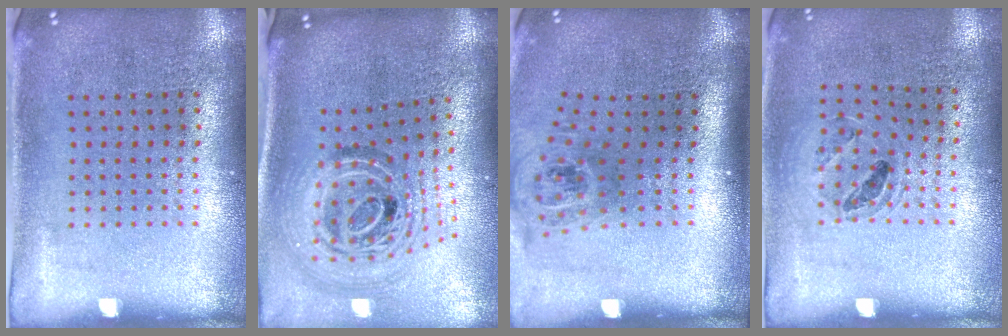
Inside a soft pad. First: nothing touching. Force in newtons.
{"total": 2.1, "press": 1.6, "slide": 1.3}
{"total": 1.7, "press": 1.2, "slide": 1.2}
{"total": 0.9, "press": 0.9, "slide": 0.1}